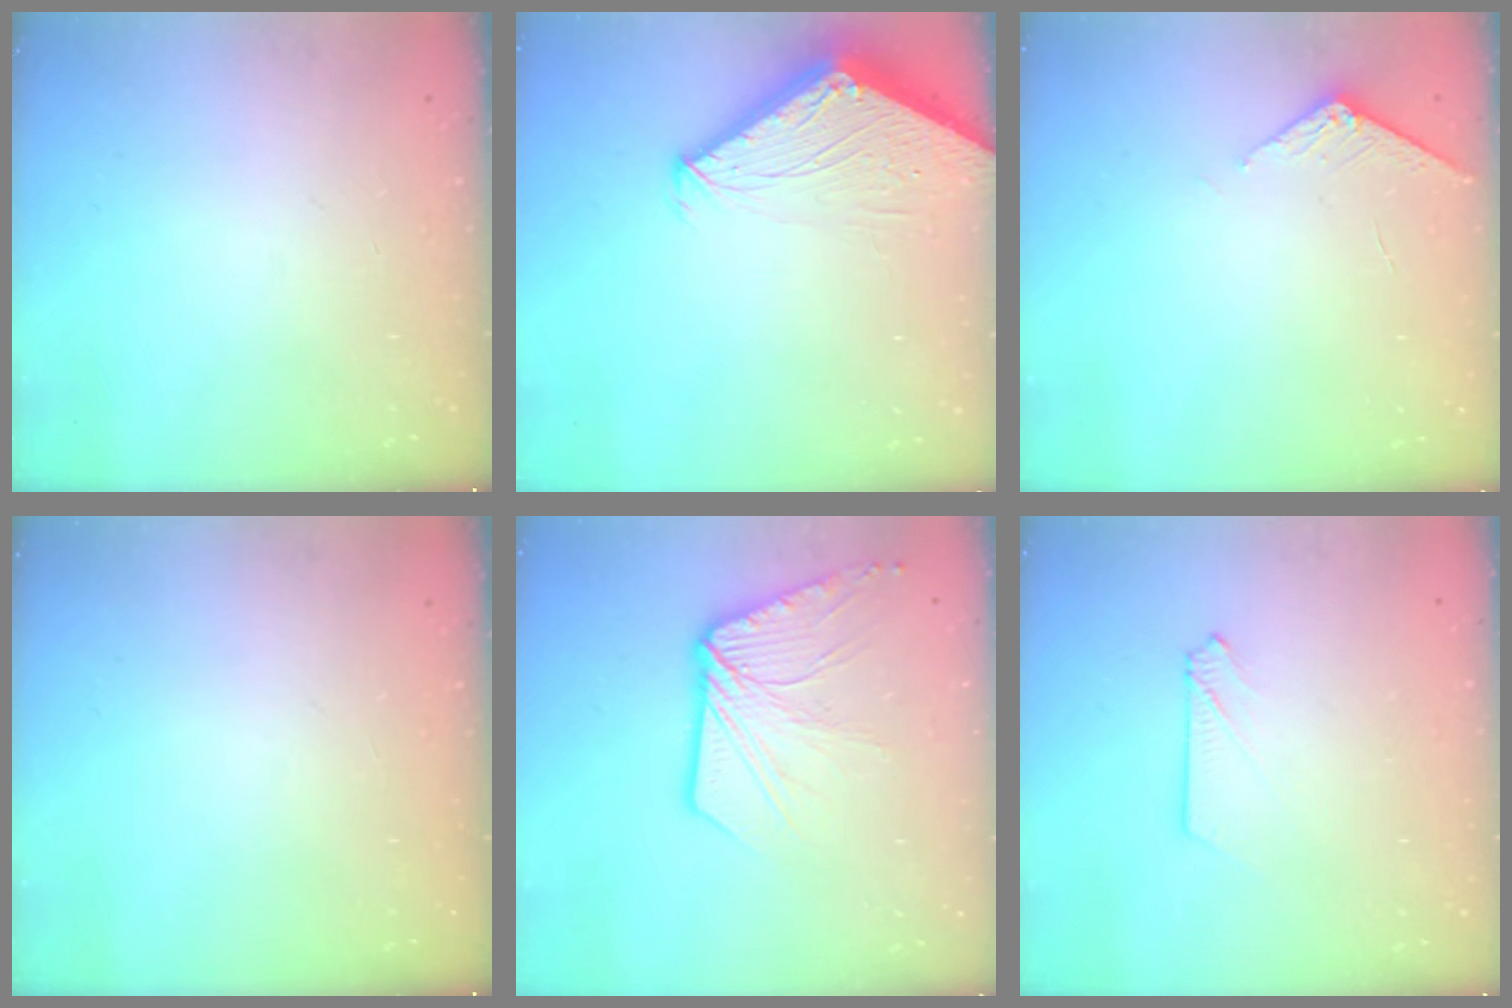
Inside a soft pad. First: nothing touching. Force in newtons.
{"total": 3.5, "press": 3.5, "slide": 0.3}
{"total": 2.7, "press": 2.7, "slide": 0.3}
{"total": 0.0}
{"total": 12.8, "press": 12.7, "slide": 1.4}
{"total": 2.7, "press": 2.7, "slide": 0.2}